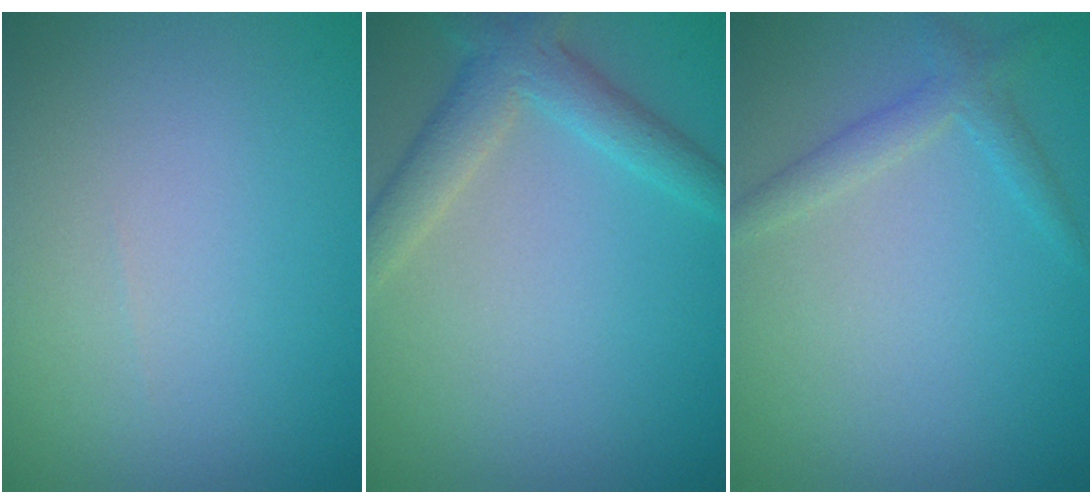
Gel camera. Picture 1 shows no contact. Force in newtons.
{"total": 3.7, "press": 3.7, "slide": 0.2}
{"total": 1.9, "press": 1.9, "slide": 0.2}